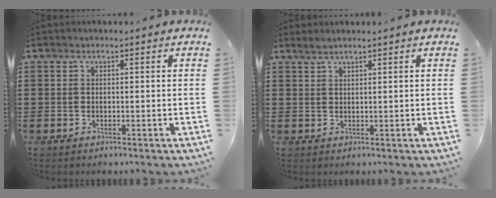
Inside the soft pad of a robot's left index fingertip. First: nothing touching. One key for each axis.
{"total": 1.3, "fx": 1.2, "fy": 0.1, "fz": 0.6, "tx": -0.014, "ty": 0.000, "tz": 0.023}